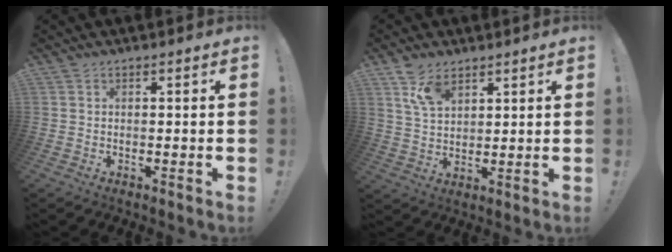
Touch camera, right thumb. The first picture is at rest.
{"total": 8.1, "force": [5.2, 4.2, 4.4], "torque": [-0.092, -0.014, 0.102]}